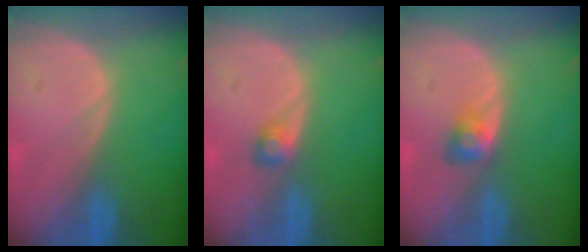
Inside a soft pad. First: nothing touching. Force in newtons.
{"total": 1.9, "press": 1.8, "slide": 0.2}
{"total": 2.7, "press": 2.5, "slide": 1.1}